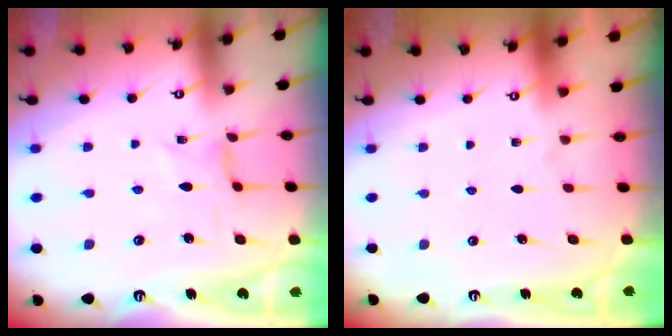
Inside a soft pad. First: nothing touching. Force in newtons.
{"total": 0.0}